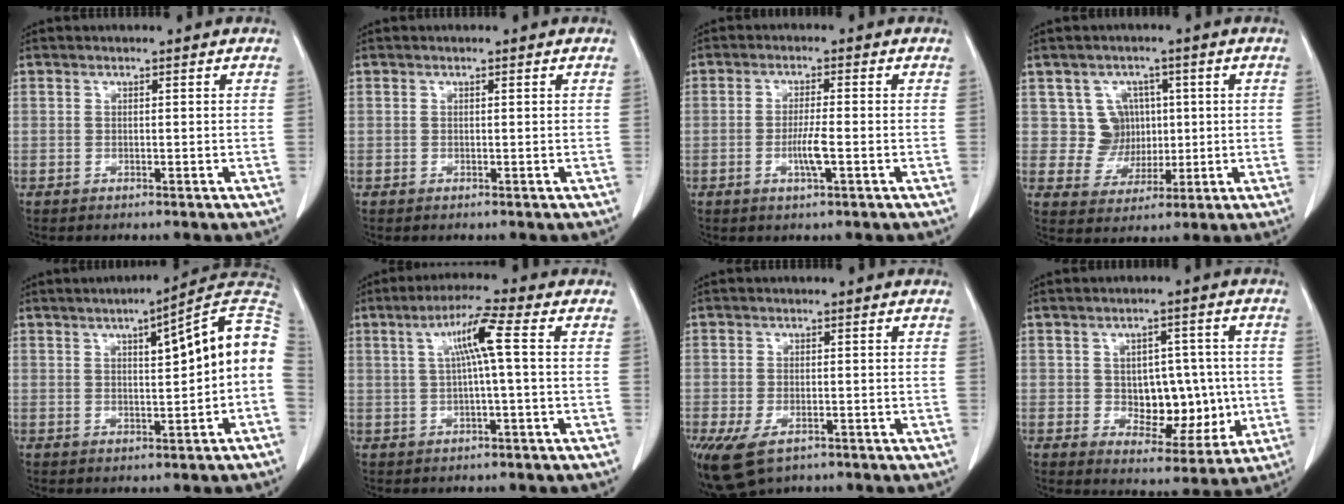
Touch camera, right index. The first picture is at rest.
{"total": 0.0}
{"total": 3.7, "force": [-1.1, 0.1, 3.6], "torque": [-0.070, -0.005, -0.021]}
{"total": 5.8, "force": [1.3, 5.6, 0.6], "torque": [-0.003, 0.015, 0.029]}
{"total": 12.3, "force": [1.9, 1.9, 12.0], "torque": [-0.166, 0.034, 0.020]}
{"total": 6.2, "force": [1.0, -0.6, 6.0], "torque": [-0.110, 0.015, 0.021]}
{"total": 8.3, "force": [-4.8, 4.5, 5.0], "torque": [-0.104, -0.013, -0.073]}
{"total": 9.6, "force": [-0.4, 6.0, 7.5], "torque": [-0.094, 0.015, 0.008]}